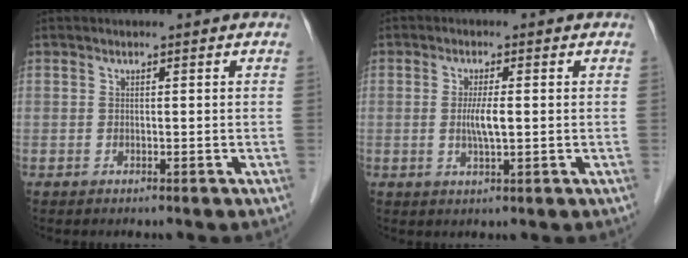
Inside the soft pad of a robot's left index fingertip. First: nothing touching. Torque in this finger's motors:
{"motor_torque": [0.54, 0.35, 0.07, 0.05]}